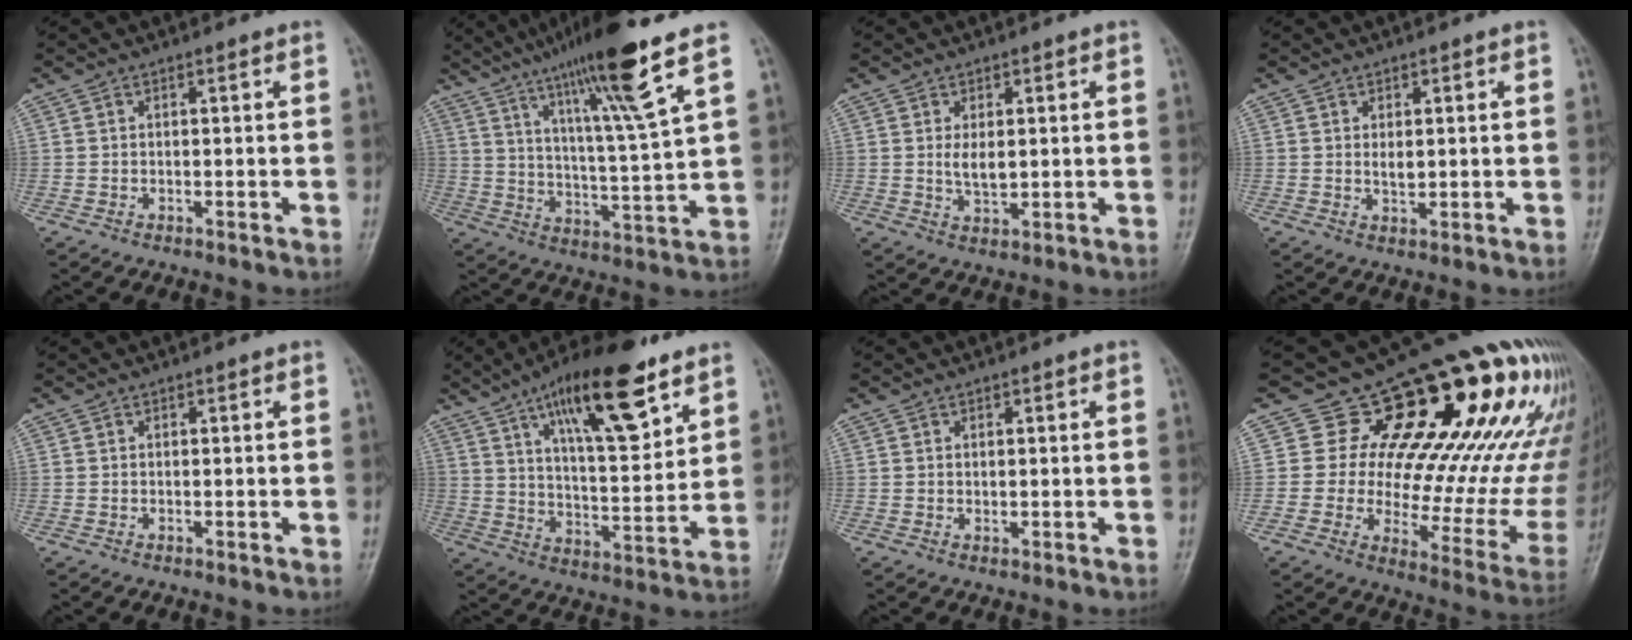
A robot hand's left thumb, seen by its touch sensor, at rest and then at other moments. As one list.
[{"total": 17.3, "force": [10.6, 0.2, 13.6], "torque": [-0.226, -0.048, 0.178]}, {"total": 3.8, "force": [0.6, 2.1, 3.1], "torque": [-0.050, -0.012, 0.015]}, {"total": 2.2, "force": [0.5, 1.4, 1.7], "torque": [-0.020, -0.006, 0.008]}, {"total": 0.0}, {"total": 20.0, "force": [11.3, 6.5, 15.2], "torque": [-0.214, -0.046, 0.186]}, {"total": 0.7, "force": [0.3, 0.6, 0.4], "torque": [-0.002, -0.002, 0.003]}, {"total": 24.3, "force": [11.4, 12.0, 17.8], "torque": [-0.172, -0.033, 0.155]}]